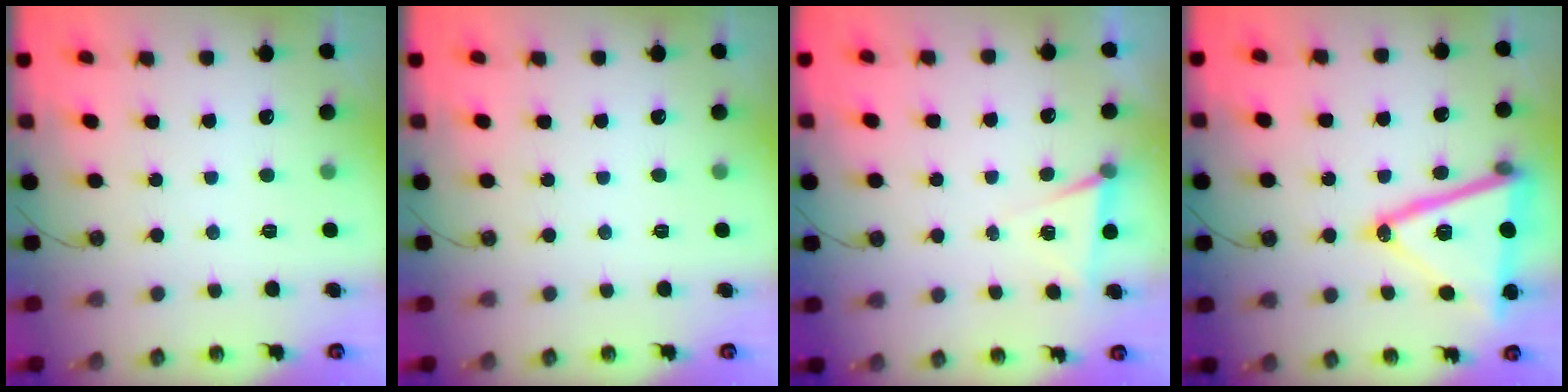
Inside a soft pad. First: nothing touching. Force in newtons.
{"total": 0.0}
{"total": 5.4, "press": 3.2, "slide": 4.4}
{"total": 21.2, "press": 20.9, "slide": 3.5}